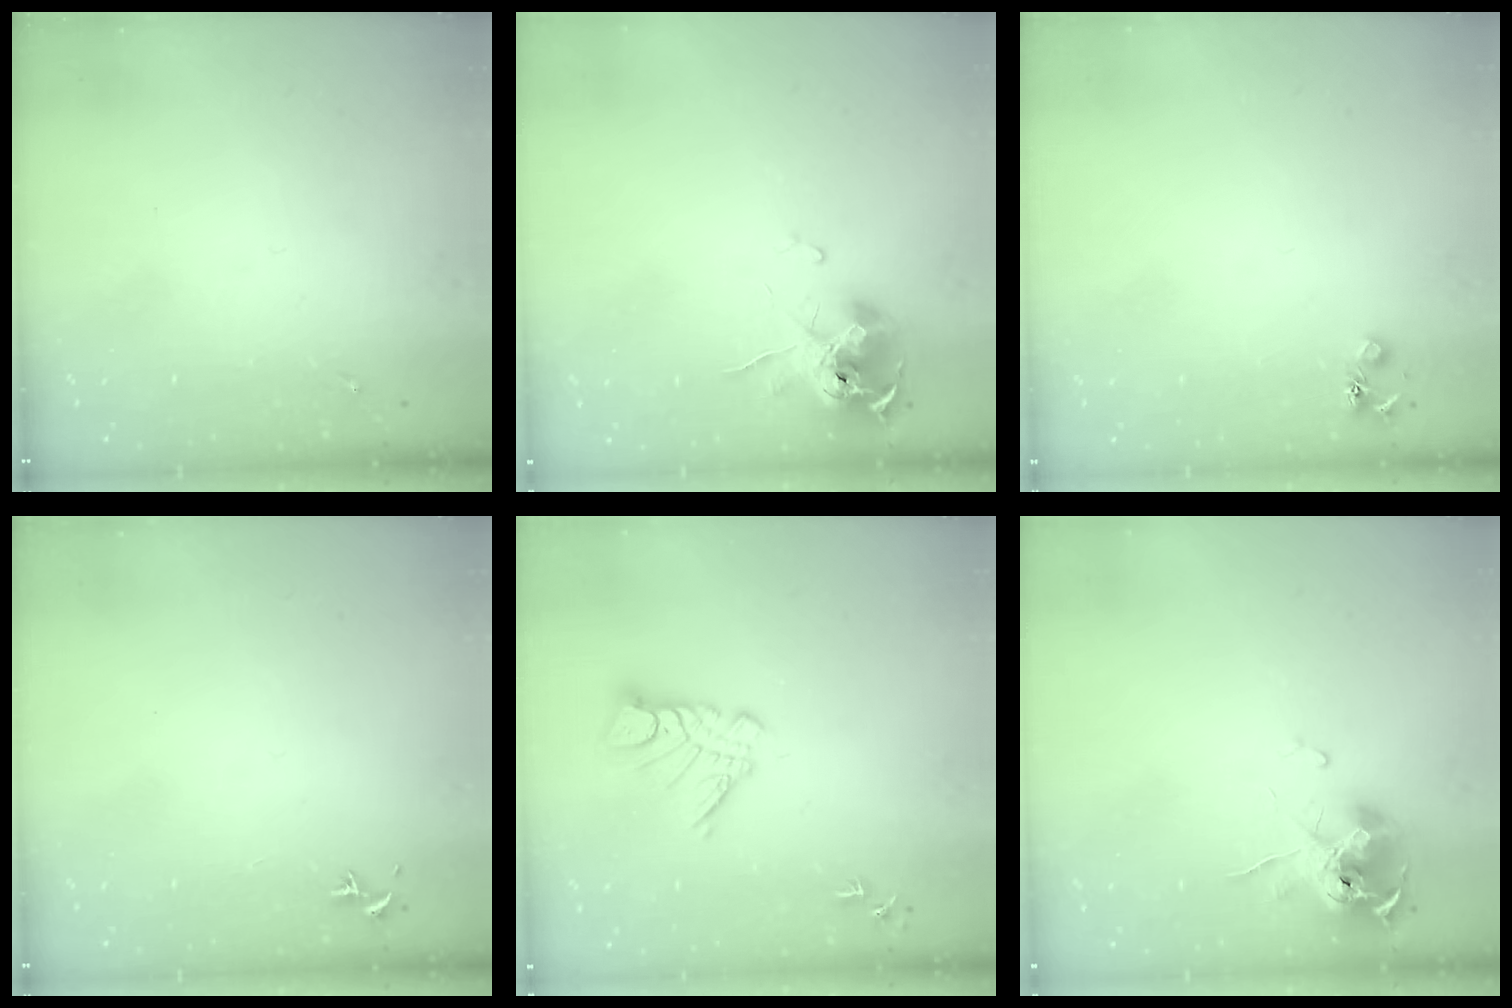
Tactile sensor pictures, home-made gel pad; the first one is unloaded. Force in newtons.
{"total": 12.9, "press": 12.9, "slide": 1.4}
{"total": 4.5, "press": 4.5, "slide": 0.6}
{"total": 0.7, "press": 0.6, "slide": 0.5}
{"total": 10.5, "press": 10.4, "slide": 1.0}
{"total": 12.9, "press": 12.9, "slide": 1.4}